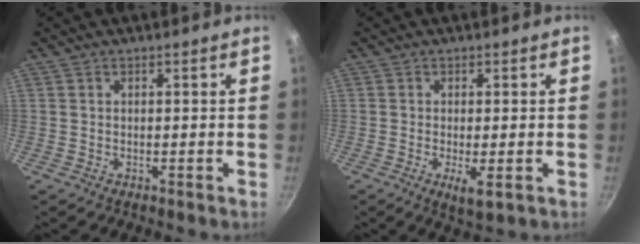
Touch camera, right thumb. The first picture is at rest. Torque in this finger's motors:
{"motor_torque": [0.08, -0.03, 0.05, -0.08, 0.01]}